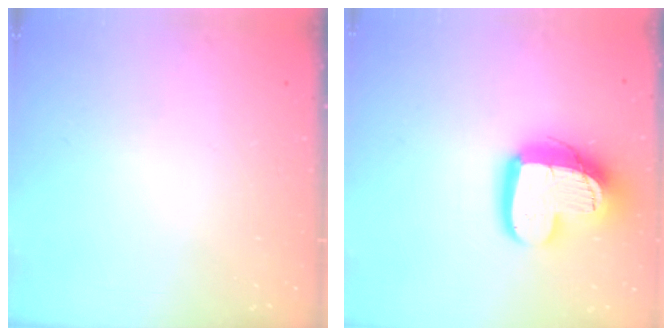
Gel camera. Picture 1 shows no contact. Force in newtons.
{"total": 16.8, "press": 16.7, "slide": 1.5}